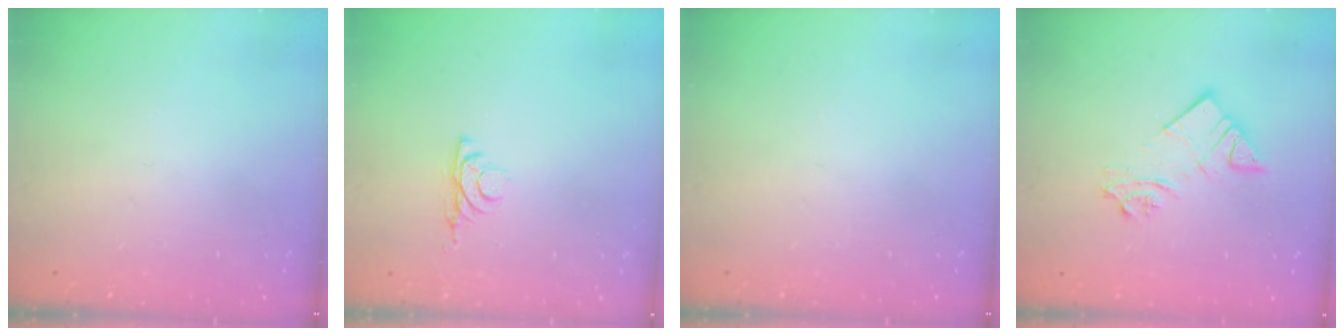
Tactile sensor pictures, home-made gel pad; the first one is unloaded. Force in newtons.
{"total": 3.4, "press": 3.3, "slide": 0.6}
{"total": 0.0}
{"total": 9.8, "press": 9.7, "slide": 0.9}